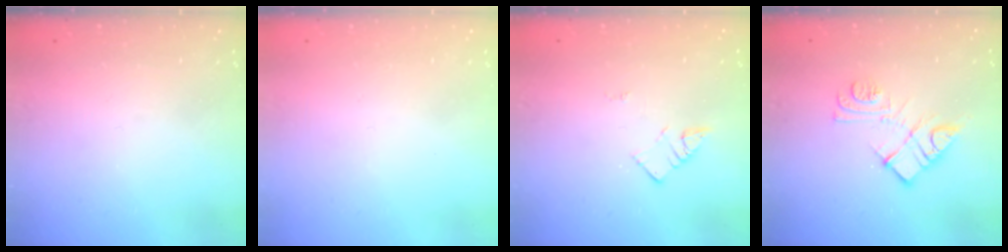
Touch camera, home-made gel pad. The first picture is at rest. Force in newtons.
{"total": 1.6, "press": 1.6, "slide": 0.1}
{"total": 3.0, "press": 3.0, "slide": 0.4}
{"total": 11.1, "press": 11.1, "slide": 0.5}